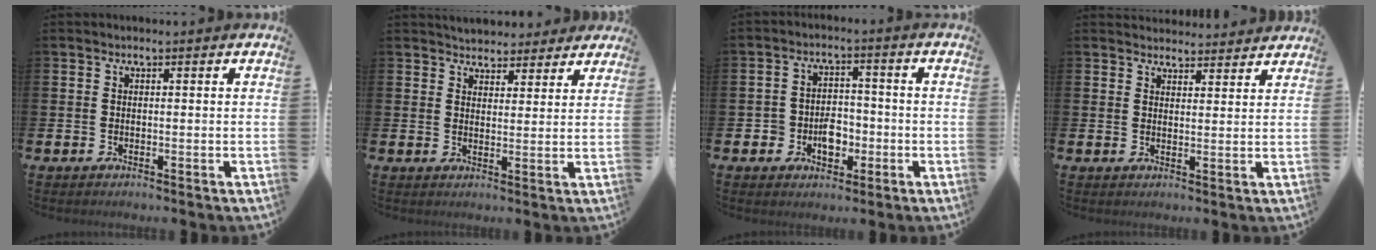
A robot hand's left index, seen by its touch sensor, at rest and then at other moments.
{"total": 4.4, "force": [4.2, 1.4, -0.2], "torque": [-0.002, -0.024, 0.073]}
{"total": 4.3, "force": [-1.8, 3.3, 2.0], "torque": [-0.043, 0.009, -0.039]}
{"total": 3.4, "force": [3.4, 0.6, -0.2], "torque": [0.006, -0.021, 0.061]}